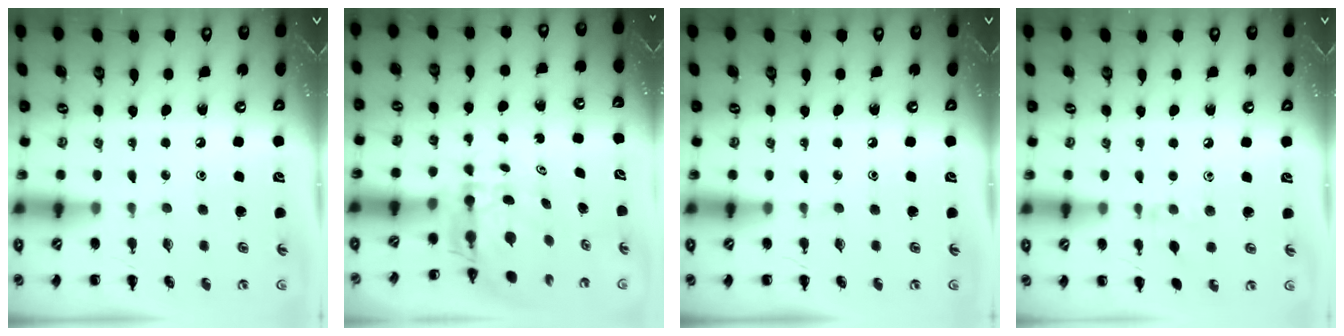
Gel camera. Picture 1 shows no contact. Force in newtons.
{"total": 5.6, "press": 5.4, "slide": 1.5}
{"total": 0.0}
{"total": 5.2, "press": 5.0, "slide": 1.3}